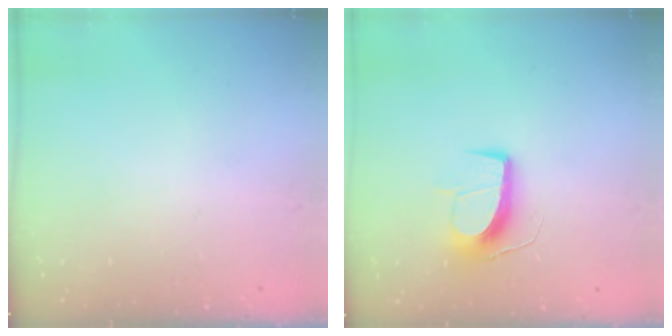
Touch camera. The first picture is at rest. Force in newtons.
{"total": 11.3, "press": 11.3, "slide": 0.7}